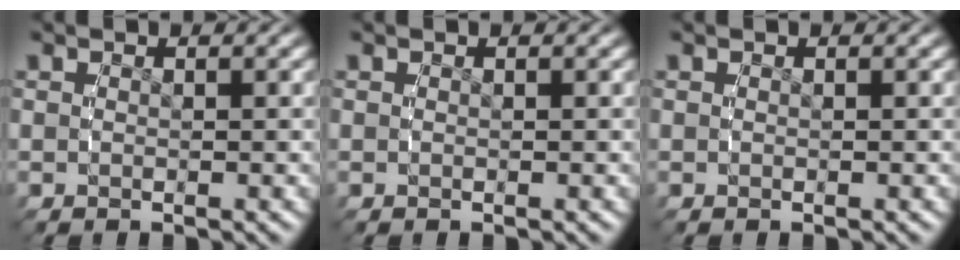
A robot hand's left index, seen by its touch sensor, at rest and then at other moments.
{"total": 0.0}
{"total": 0.0}